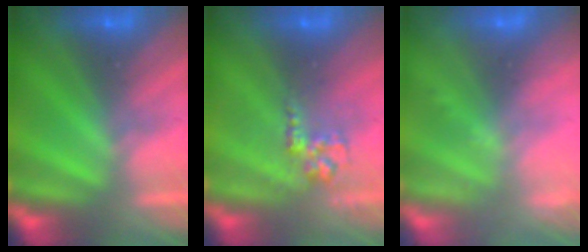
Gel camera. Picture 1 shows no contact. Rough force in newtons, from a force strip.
{"total": 2.8}
{"total": 2.3}